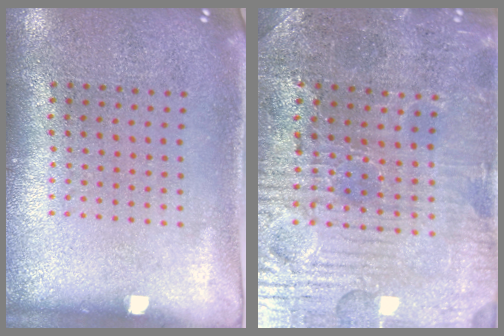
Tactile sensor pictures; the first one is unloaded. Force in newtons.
{"total": 3.7, "press": 3.7, "slide": 0.5}